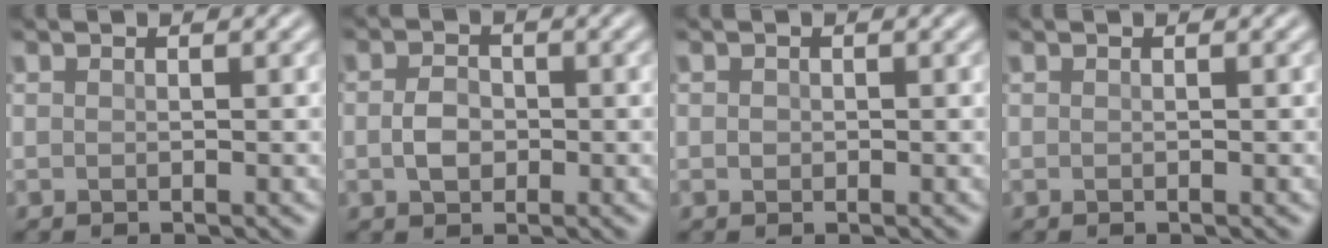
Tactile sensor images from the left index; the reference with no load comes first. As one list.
[{"total": 2.5, "force": [-0.3, 1.8, 1.6], "torque": [-0.034, 0.001, -0.010]}, {"total": 0.6, "force": [0.0, 0.6, 0.2], "torque": [-0.003, -0.002, -0.002]}, {"total": 0.0}]